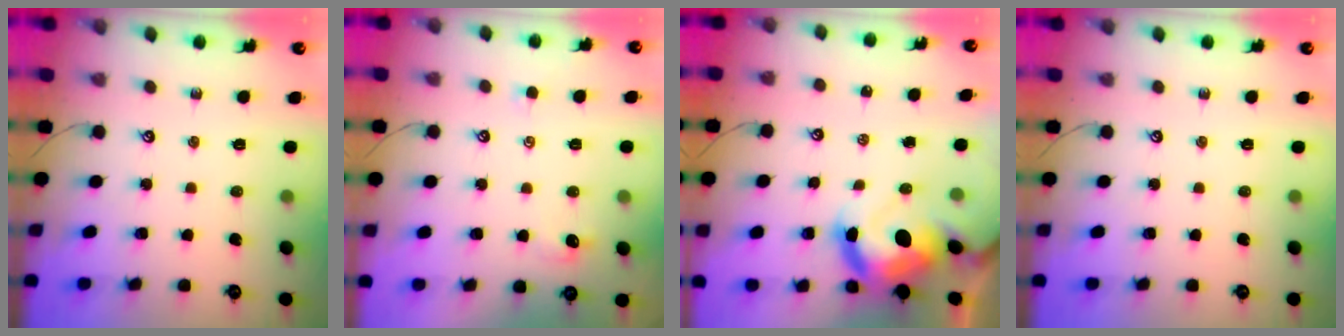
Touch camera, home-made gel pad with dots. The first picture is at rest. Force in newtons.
{"total": 1.0, "press": 0.8, "slide": 0.6}
{"total": 15.5, "press": 15.4, "slide": 1.5}
{"total": 0.0}